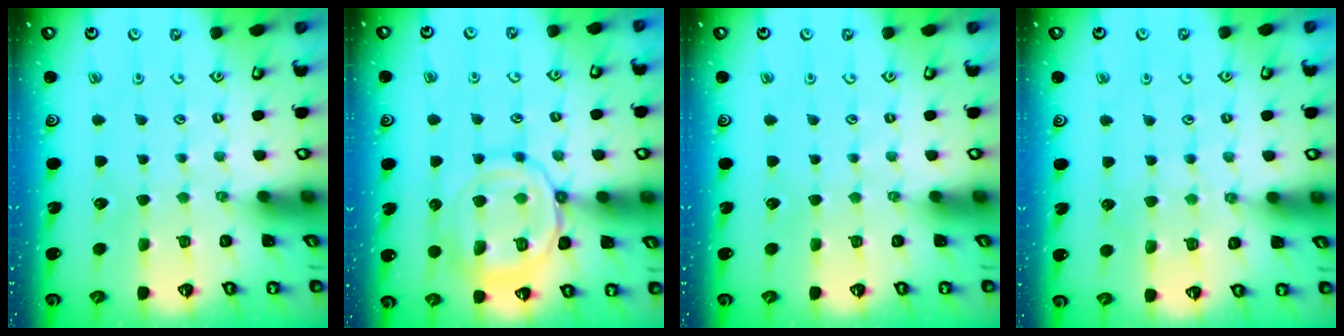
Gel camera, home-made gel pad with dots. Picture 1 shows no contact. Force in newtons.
{"total": 13.6, "press": 13.6, "slide": 1.3}
{"total": 0.0}
{"total": 6.5, "press": 6.4, "slide": 0.6}